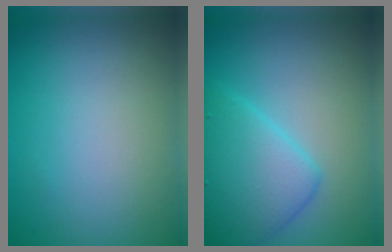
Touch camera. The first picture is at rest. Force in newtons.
{"total": 5.2, "press": 5.2, "slide": 0.2}